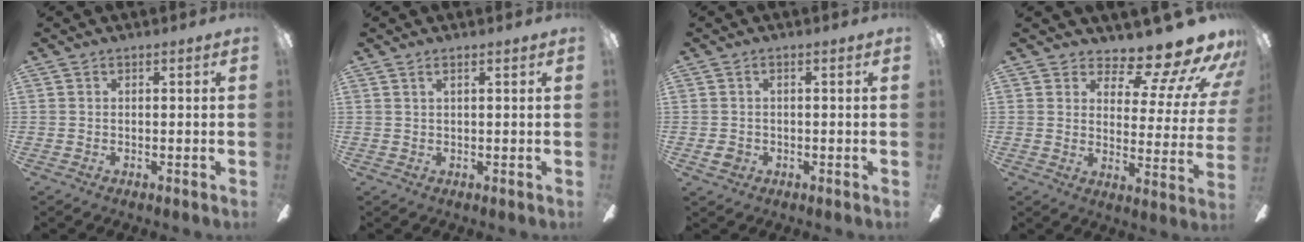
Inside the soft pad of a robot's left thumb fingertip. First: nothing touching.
{"total": 1.4, "force": [0.8, 0.1, 1.1], "torque": [-0.025, 0.001, 0.014]}
{"total": 2.3, "force": [-0.6, 1.7, 1.4], "torque": [-0.031, 0.001, -0.014]}
{"total": 14.1, "force": [11.1, 4.5, 7.5], "torque": [-0.104, -0.094, 0.184]}